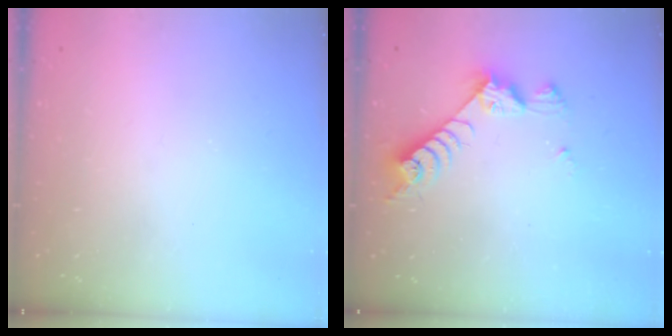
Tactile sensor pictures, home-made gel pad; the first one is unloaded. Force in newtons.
{"total": 7.9, "press": 7.8, "slide": 1.3}